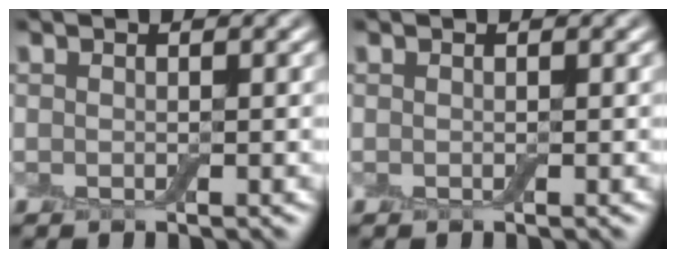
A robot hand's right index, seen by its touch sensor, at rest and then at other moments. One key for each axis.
{"total": 0.0}